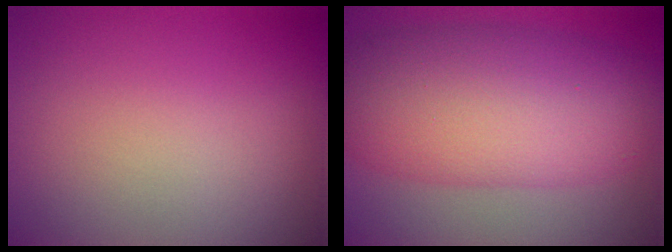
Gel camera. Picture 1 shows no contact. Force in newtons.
{"total": 10.1, "press": 10.1, "slide": 0.3}